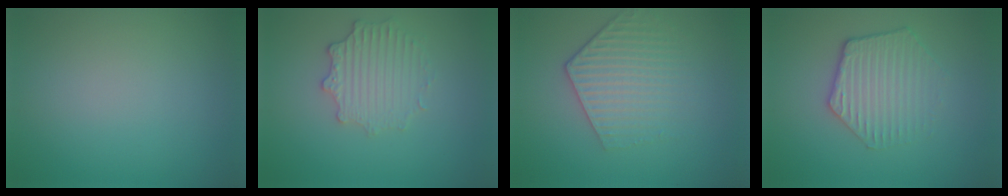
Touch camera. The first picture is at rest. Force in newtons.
{"total": 2.6, "press": 2.5, "slide": 0.9}
{"total": 3.9, "press": 3.1, "slide": 2.4}
{"total": 3.3, "press": 3.1, "slide": 1.3}